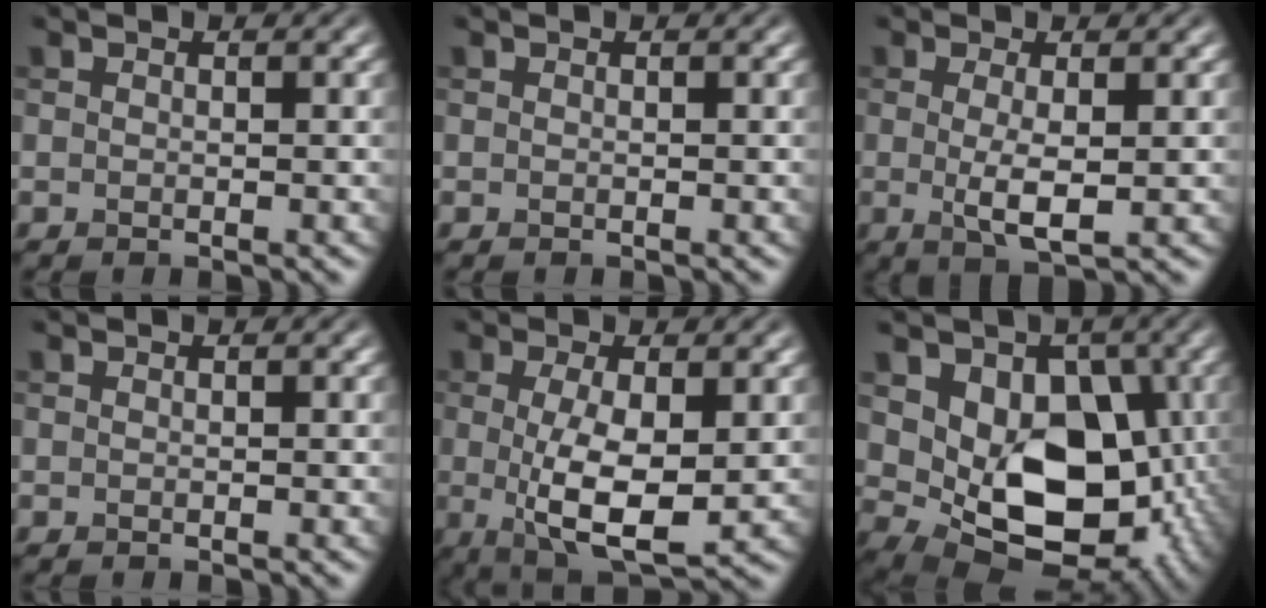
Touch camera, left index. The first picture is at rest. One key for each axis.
{"total": 0.0}
{"total": 3.0, "fx": 0.0, "fy": 0.6, "fz": 3.0, "tx": -0.056, "ty": -0.008, "tz": 0.003}
{"total": 0.0}
{"total": 6.2, "fx": -0.4, "fy": 1.9, "fz": 5.9, "tx": -0.109, "ty": -0.012, "tz": -0.002}
{"total": 11.4, "fx": 0.3, "fy": 8.2, "fz": 7.9, "tx": -0.100, "ty": -0.020, "tz": 0.014}